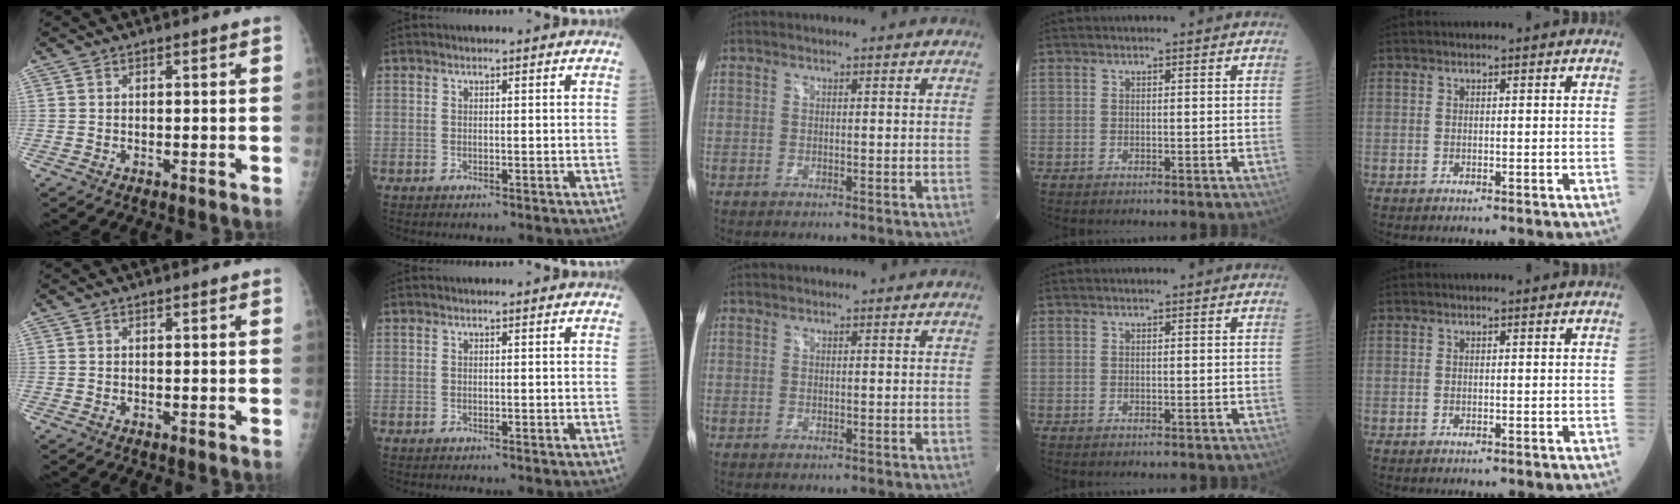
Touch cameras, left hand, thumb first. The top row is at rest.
{}